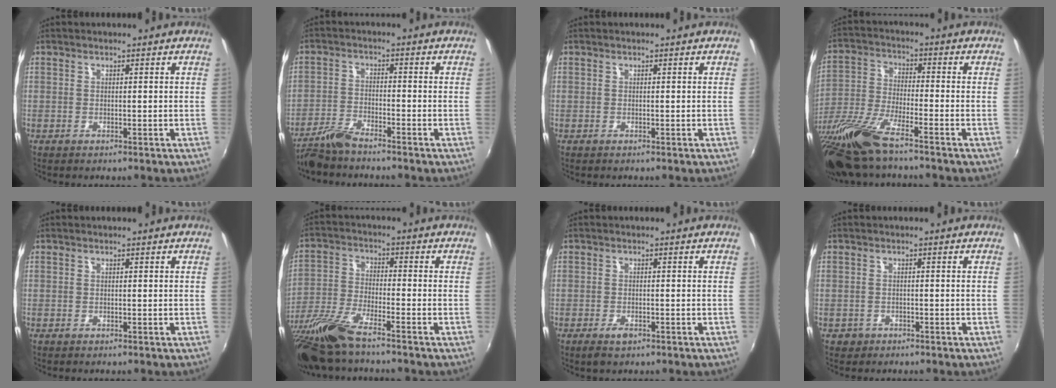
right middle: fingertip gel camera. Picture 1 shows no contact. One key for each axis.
{"total": 5.5, "fx": -4.9, "fy": 1.0, "fz": 2.4, "tx": -0.060, "ty": -0.006, "tz": -0.097}
{"total": 0.0}
{"total": 17.2, "fx": -13.2, "fy": 2.5, "fz": 10.7, "tx": -0.234, "ty": -0.046, "tz": -0.255}
{"total": 0.0}
{"total": 13.9, "fx": -11.1, "fy": 1.9, "fz": 8.2, "tx": -0.181, "ty": -0.035, "tz": -0.218}
{"total": 2.4, "fx": -1.5, "fy": 1.0, "fz": 1.5, "tx": -0.032, "ty": -0.006, "tz": -0.028}
{"total": 1.9, "fx": -1.0, "fy": 1.6, "fz": 0.4, "tx": -0.013, "ty": -0.003, "tz": -0.015}